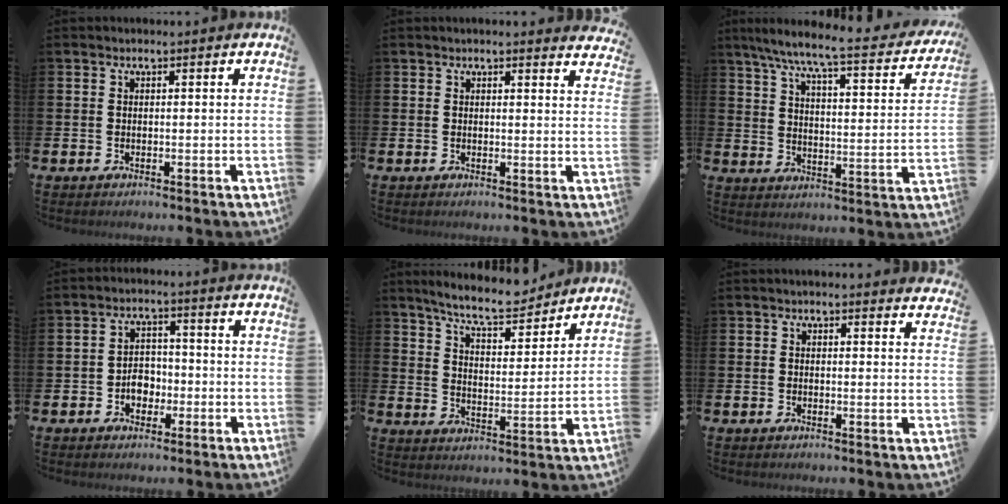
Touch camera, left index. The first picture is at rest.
{"total": 1.8, "force": [1.8, -0.1, 0.0], "torque": [0.002, -0.011, 0.032]}
{"total": 7.7, "force": [6.5, 0.8, 4.1], "torque": [-0.090, -0.053, 0.100]}
{"total": 3.5, "force": [-1.3, 2.7, 1.9], "torque": [-0.020, 0.000, -0.032]}
{"total": 8.4, "force": [7.8, 1.5, 2.7], "torque": [-0.077, -0.046, 0.137]}
{"total": 2.0, "force": [2.0, 0.0, 0.1], "torque": [0.001, -0.010, 0.035]}